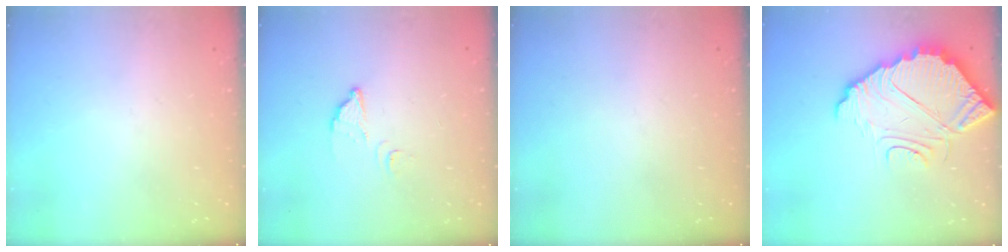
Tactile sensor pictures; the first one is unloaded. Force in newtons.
{"total": 2.7, "press": 2.7, "slide": 0.3}
{"total": 0.0}
{"total": 10.3, "press": 10.2, "slide": 0.7}